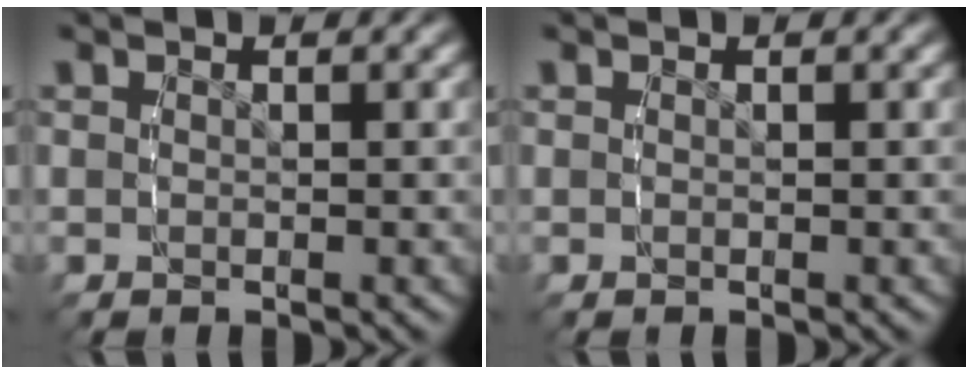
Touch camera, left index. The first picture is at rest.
{"total": 0.0}